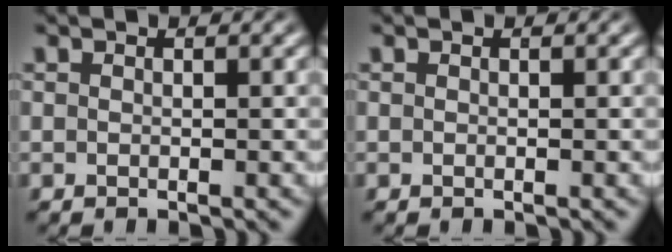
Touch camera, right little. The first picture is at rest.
{"total": 0.0}